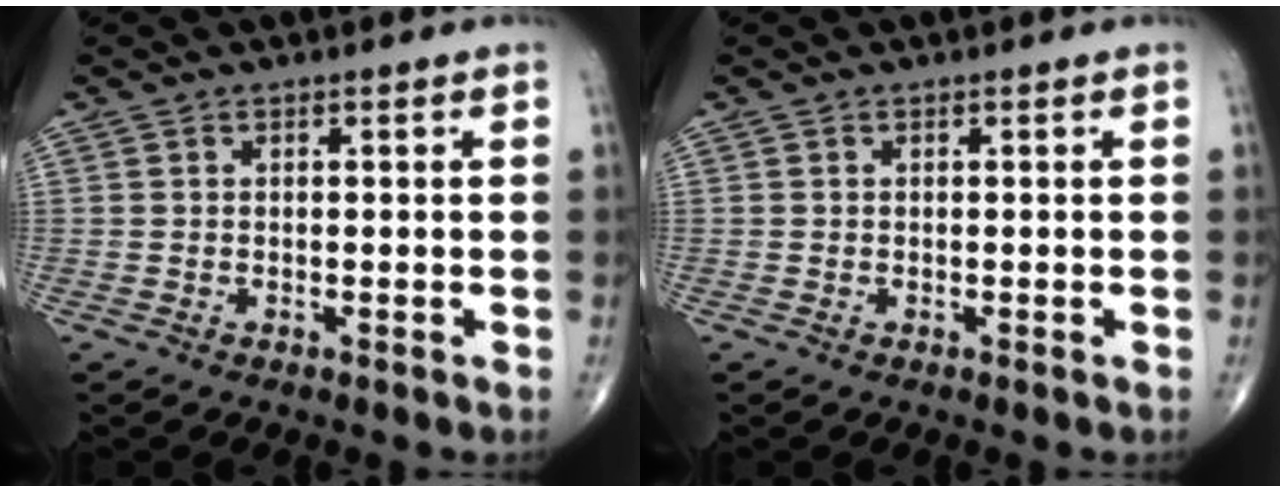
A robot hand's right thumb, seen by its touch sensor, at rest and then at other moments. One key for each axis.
{"total": 0.0}